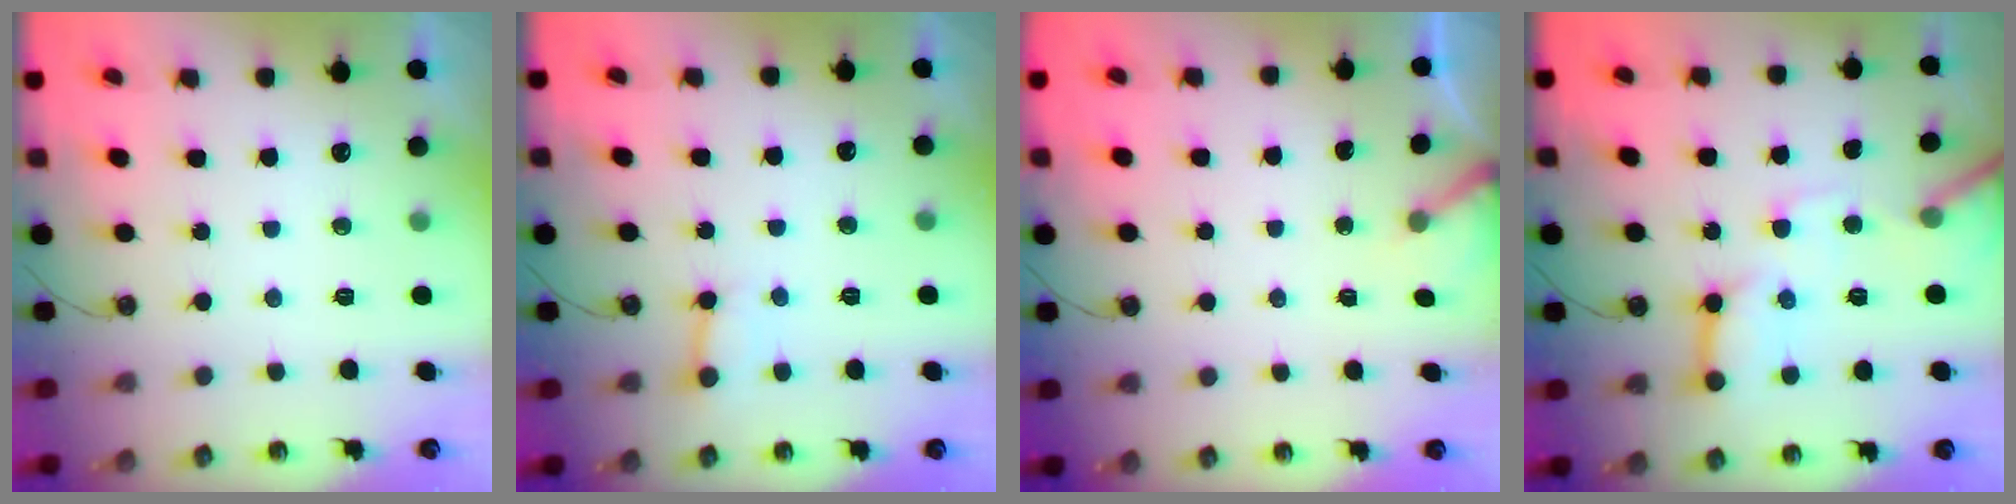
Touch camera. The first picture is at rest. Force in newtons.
{"total": 6.1, "press": 6.1, "slide": 0.6}
{"total": 3.3, "press": 3.3, "slide": 0.3}
{"total": 13.4, "press": 13.3, "slide": 1.5}